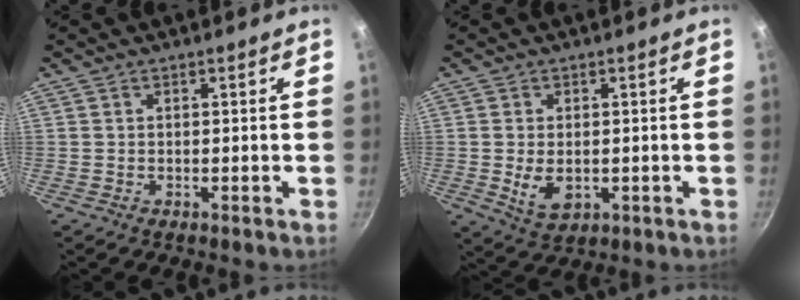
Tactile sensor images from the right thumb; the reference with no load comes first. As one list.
[{"total": 5.8, "force": [-0.7, 3.6, 4.4], "torque": [-0.077, -0.011, -0.002]}]